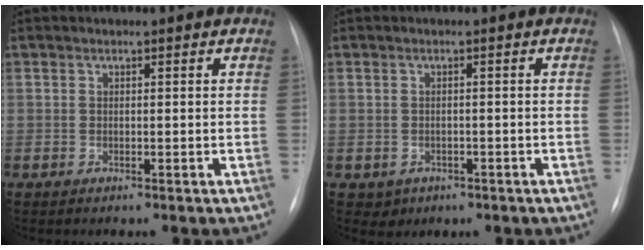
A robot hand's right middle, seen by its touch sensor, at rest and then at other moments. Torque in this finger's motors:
{"motor_torque": [-0.08, -0.13, -0.03, 0.00]}